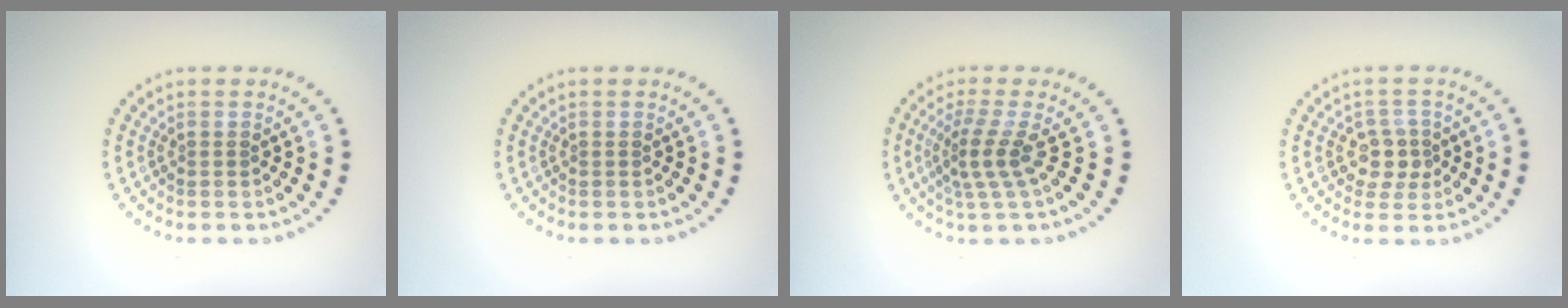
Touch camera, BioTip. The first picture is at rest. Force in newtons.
{"total": 0.0}
{"total": 2.9, "press": 1.9, "slide": 2.2}
{"total": 2.5, "press": 2.2, "slide": 1.1}